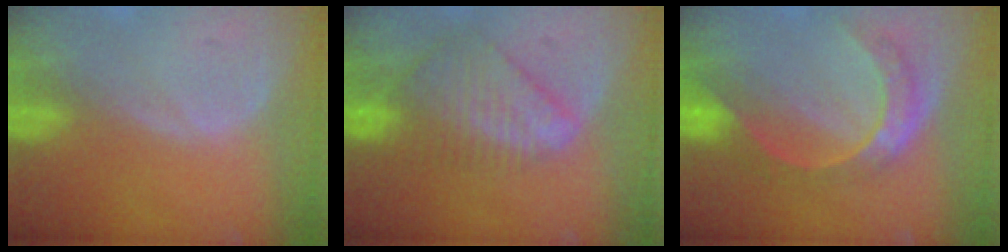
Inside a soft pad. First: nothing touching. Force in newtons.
{"total": 8.5, "press": 7.5, "slide": 4.1}
{"total": 8.0, "press": 6.7, "slide": 4.4}